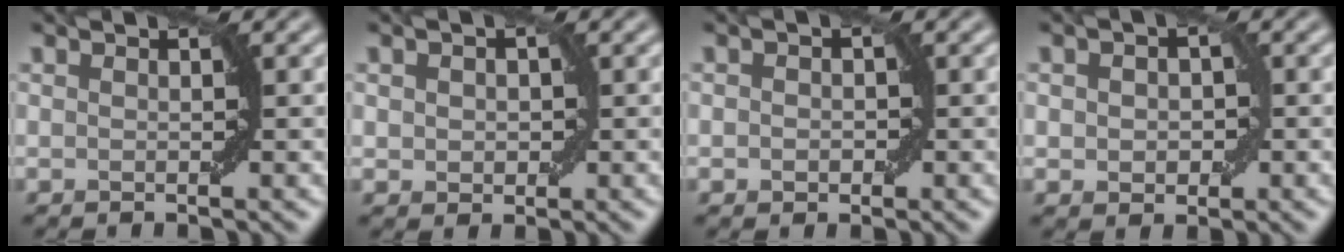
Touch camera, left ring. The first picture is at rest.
{"total": 1.7, "force": [0.2, 1.5, 0.9], "torque": [-0.010, 0.001, 0.003]}
{"total": 1.3, "force": [-0.2, 1.0, 0.7], "torque": [-0.003, 0.001, -0.004]}
{"total": 2.6, "force": [0.0, 1.9, 1.7], "torque": [-0.017, 0.002, -0.003]}